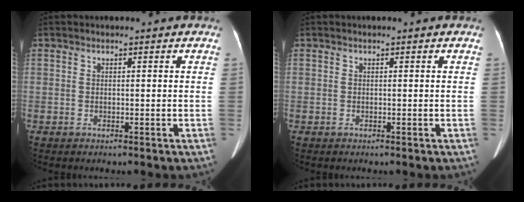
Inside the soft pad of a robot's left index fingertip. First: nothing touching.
{"total": 0.0}